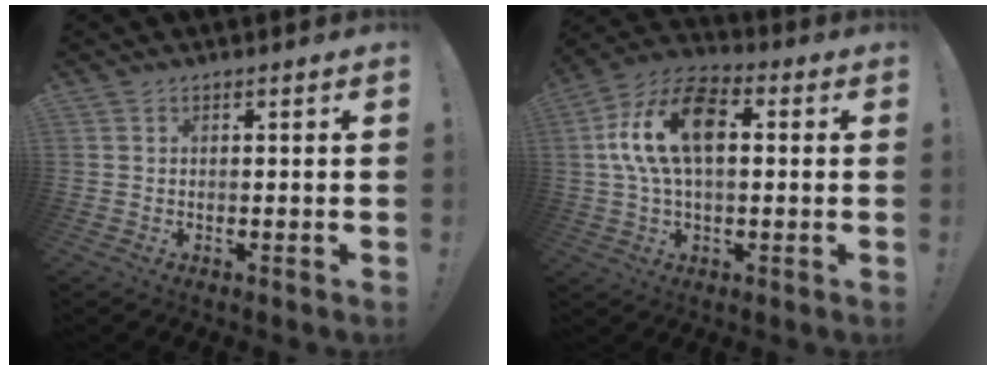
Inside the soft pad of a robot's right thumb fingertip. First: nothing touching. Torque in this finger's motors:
{"motor_torque": [2.46, 2.55, 0.36, 0.10, 0.55]}